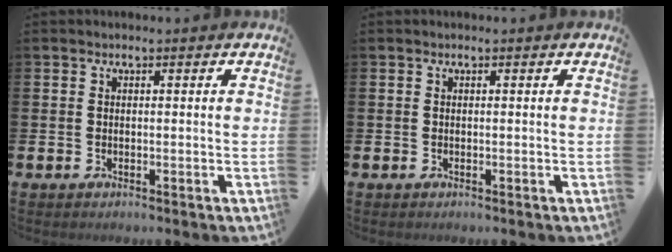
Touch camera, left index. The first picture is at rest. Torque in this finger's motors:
{"motor_torque": [0.00, 0.00, 0.00, 0.01]}